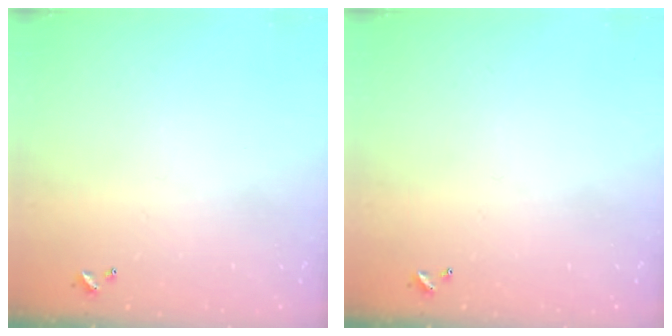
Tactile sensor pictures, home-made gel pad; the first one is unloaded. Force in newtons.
{"total": 0.0}